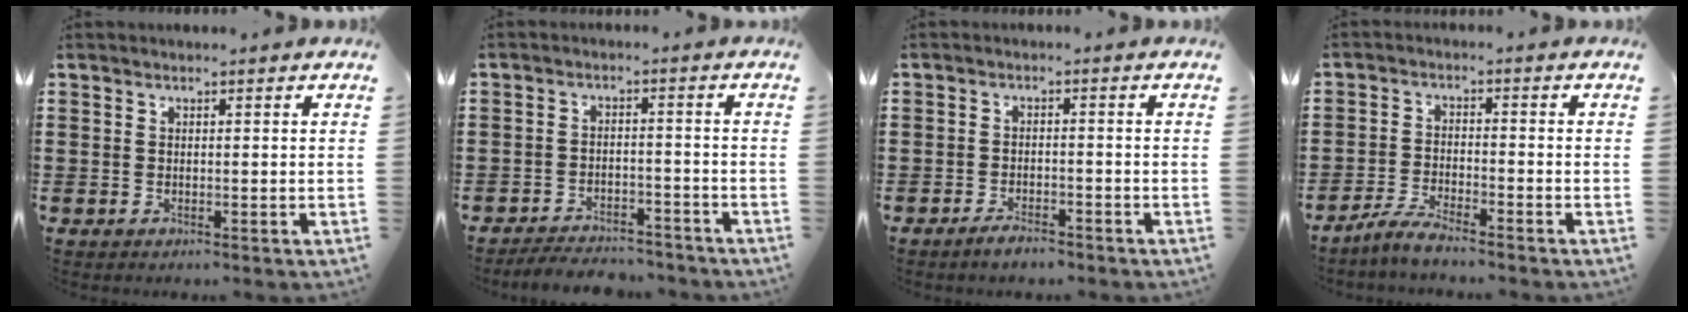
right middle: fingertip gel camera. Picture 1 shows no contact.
{"total": 3.9, "force": [-3.9, 0.5, 0.4], "torque": [-0.010, 0.004, -0.080]}
{"total": 2.3, "force": [-2.1, 0.4, 1.0], "torque": [-0.018, 0.001, -0.038]}
{"total": 3.8, "force": [-3.4, 0.1, 1.6], "torque": [-0.044, -0.004, -0.070]}